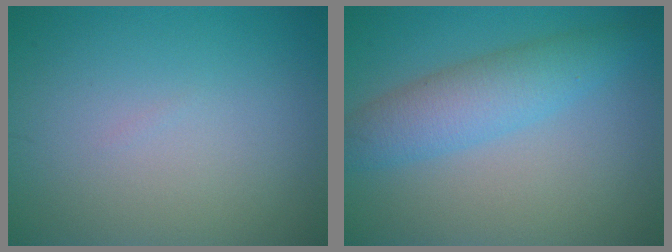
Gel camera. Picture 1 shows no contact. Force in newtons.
{"total": 4.5, "press": 4.5, "slide": 0.1}